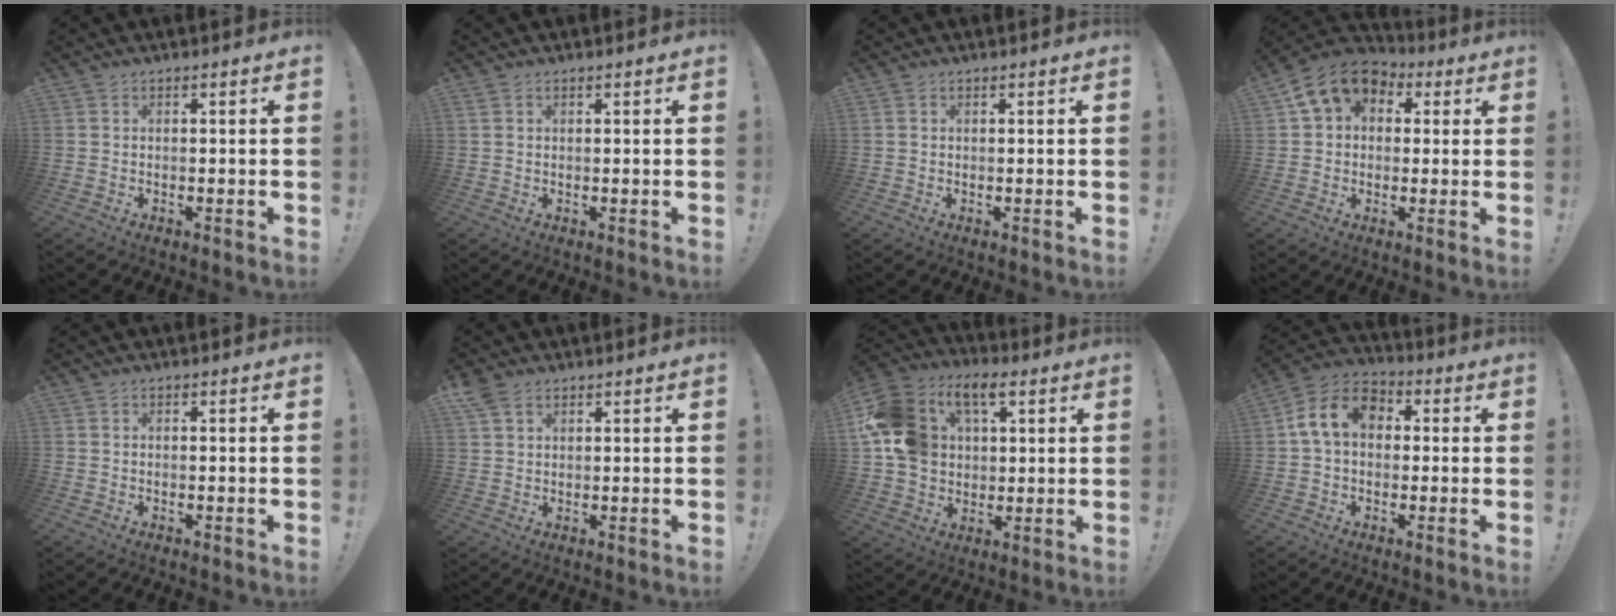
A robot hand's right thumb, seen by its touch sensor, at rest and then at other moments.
{"total": 1.2, "force": [0.7, 0.8, 0.6], "torque": [-0.010, 0.000, 0.013]}
{"total": 0.6, "force": [0.3, 0.5, 0.3], "torque": [-0.011, 0.004, 0.007]}
{"total": 12.6, "force": [5.5, 9.5, 6.2], "torque": [-0.097, -0.015, 0.108]}
{"total": 0.6, "force": [-0.5, 0.4, 0.0], "torque": [0.002, 0.001, -0.009]}
{"total": 4.4, "force": [2.7, 2.7, 2.2], "torque": [-0.034, -0.010, 0.051]}
{"total": 18.1, "force": [6.5, 13.2, 10.5], "torque": [-0.197, -0.017, 0.124]}
{"total": 11.9, "force": [2.4, 8.4, 8.1], "torque": [-0.146, 0.019, 0.051]}